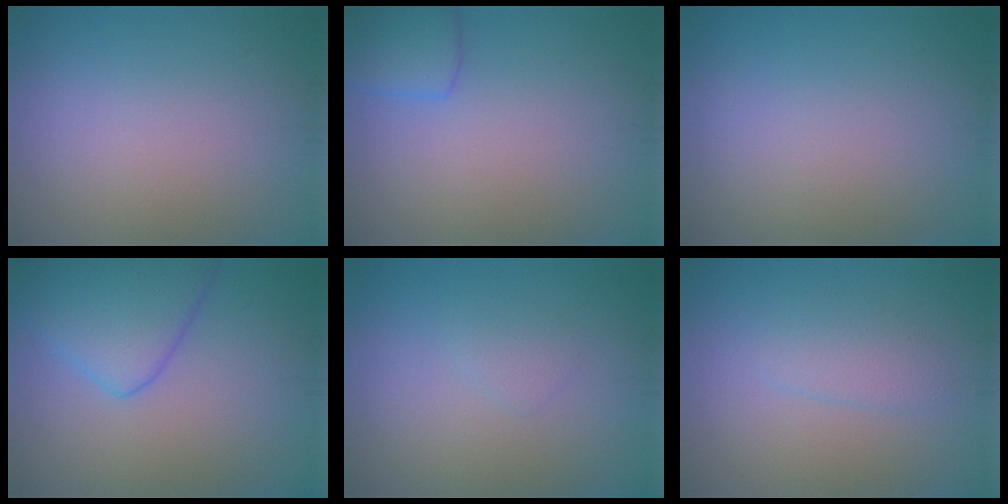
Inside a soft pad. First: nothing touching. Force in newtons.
{"total": 2.6, "press": 2.6, "slide": 0.1}
{"total": 0.0}
{"total": 5.2, "press": 5.2, "slide": 0.2}
{"total": 0.9, "press": 0.9, "slide": 0.1}
{"total": 1.8, "press": 1.8, "slide": 0.2}